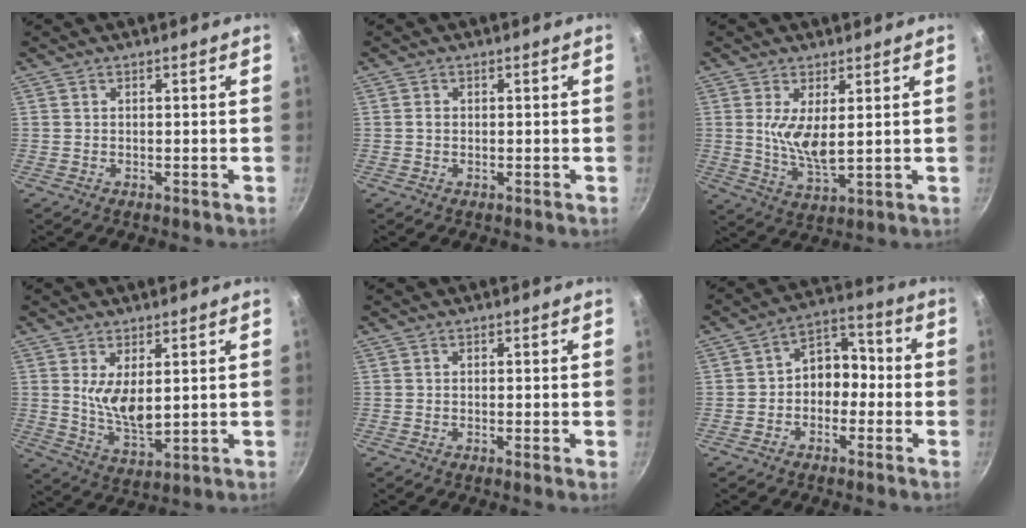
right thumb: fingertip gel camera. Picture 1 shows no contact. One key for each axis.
{"total": 0.9, "fx": -0.1, "fy": 0.7, "fz": 0.5, "tx": -0.007, "ty": 0.002, "tz": -0.002}
{"total": 7.1, "fx": 1.3, "fy": 2.6, "fz": 6.5, "tx": -0.130, "ty": -0.026, "tz": 0.034}
{"total": 7.5, "fx": 1.7, "fy": 3.3, "fz": 6.5, "tx": -0.112, "ty": -0.028, "tz": 0.045}
{"total": 1.1, "fx": -0.1, "fy": 0.0, "fz": 1.1, "tx": -0.021, "ty": -0.004, "tz": -0.004}
{"total": 8.5, "fx": -1.1, "fy": 6.2, "fz": 5.7, "tx": -0.051, "ty": 0.040, "tz": -0.035}